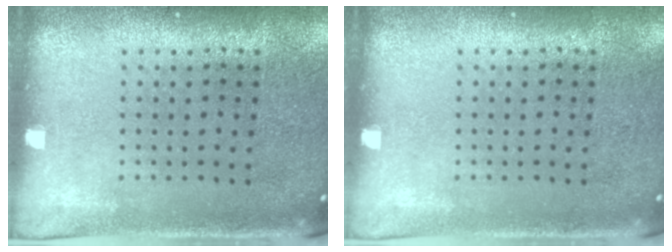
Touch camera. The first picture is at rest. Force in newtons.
{"total": 0.0}